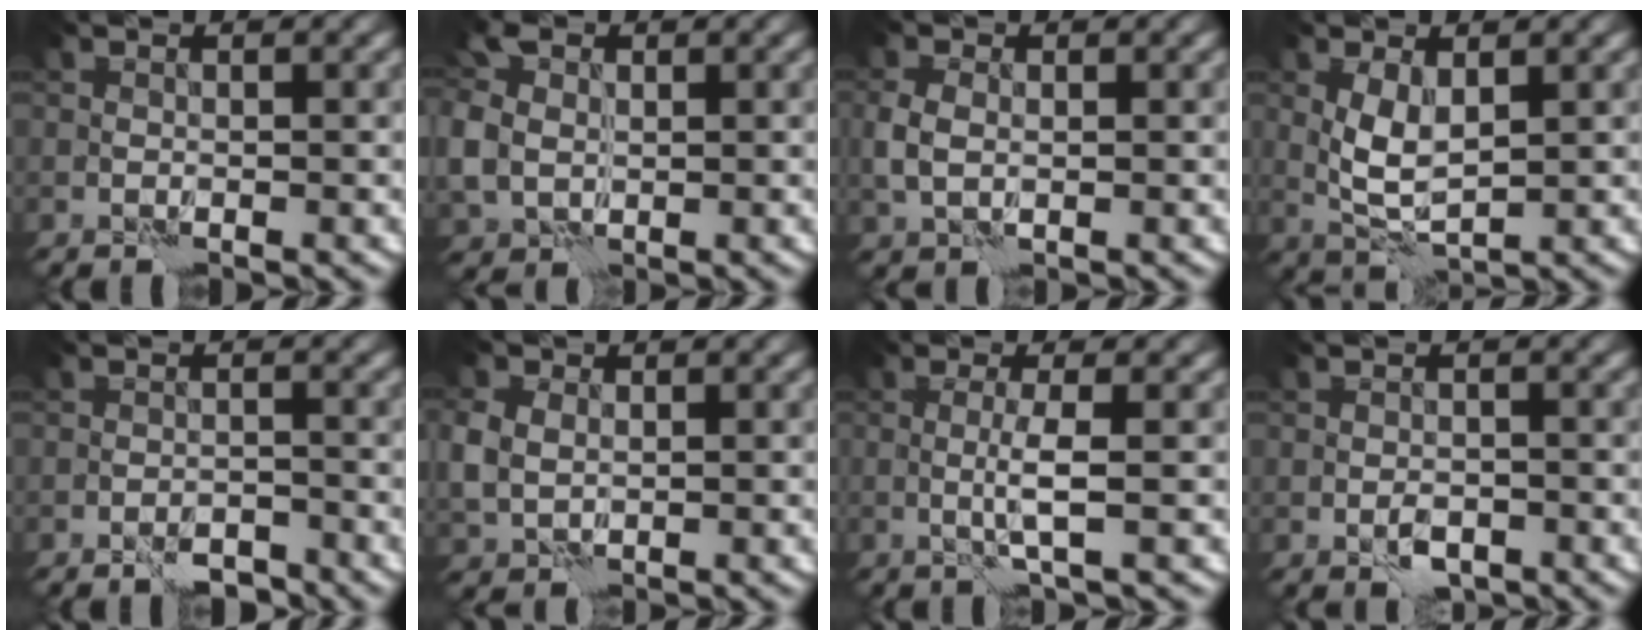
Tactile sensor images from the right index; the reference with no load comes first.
{"total": 4.8, "force": [0.8, 3.8, 2.8], "torque": [-0.081, 0.004, 0.017]}
{"total": 2.2, "force": [0.4, 1.6, 1.5], "torque": [-0.039, -0.001, 0.005]}
{"total": 3.2, "force": [1.0, 1.4, 2.7], "torque": [-0.062, -0.003, 0.023]}
{"total": 2.4, "force": [-1.9, 0.7, 1.1], "torque": [-0.014, 0.001, -0.033]}
{"total": 3.8, "force": [1.0, 3.0, 2.1], "torque": [-0.065, 0.008, 0.021]}
{"total": 2.2, "force": [0.3, -0.1, 2.2], "torque": [-0.044, -0.007, 0.003]}
{"total": 1.7, "force": [-0.7, 1.0, 1.2], "torque": [-0.021, -0.003, -0.012]}